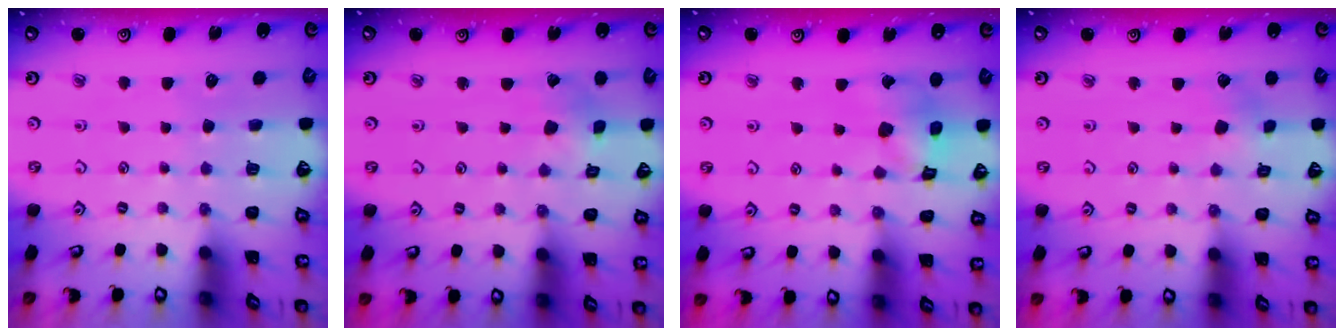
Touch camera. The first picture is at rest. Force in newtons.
{"total": 1.6, "press": 1.6, "slide": 0.0}
{"total": 11.8, "press": 11.7, "slide": 1.4}
{"total": 2.7, "press": 2.7, "slide": 0.7}